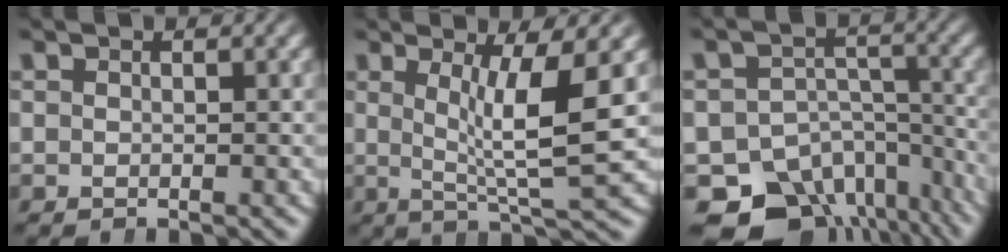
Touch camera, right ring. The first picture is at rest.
{"total": 6.1, "force": [1.5, 0.4, 5.8], "torque": [-0.086, -0.010, 0.032]}
{"total": 14.7, "force": [-9.4, 9.9, 5.5], "torque": [-0.089, -0.060, -0.133]}